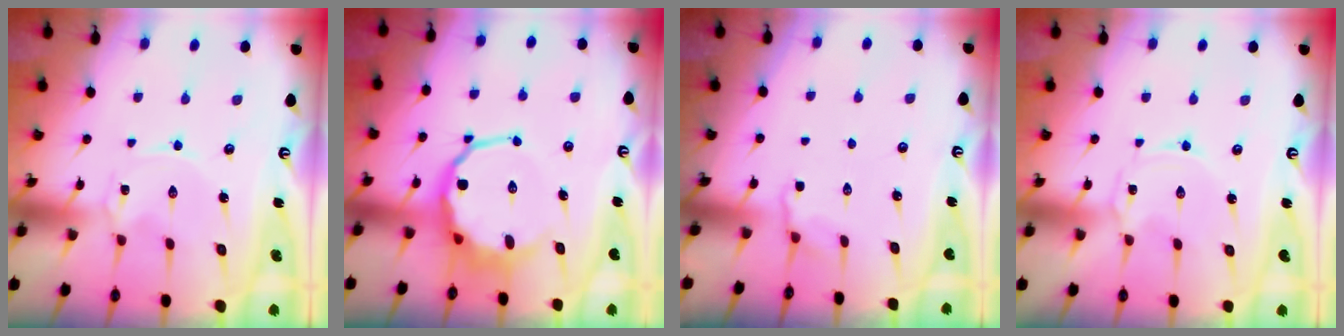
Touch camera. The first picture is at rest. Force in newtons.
{"total": 9.2, "press": 8.7, "slide": 3.1}
{"total": 2.7, "press": 2.1, "slide": 1.7}
{"total": 0.0}